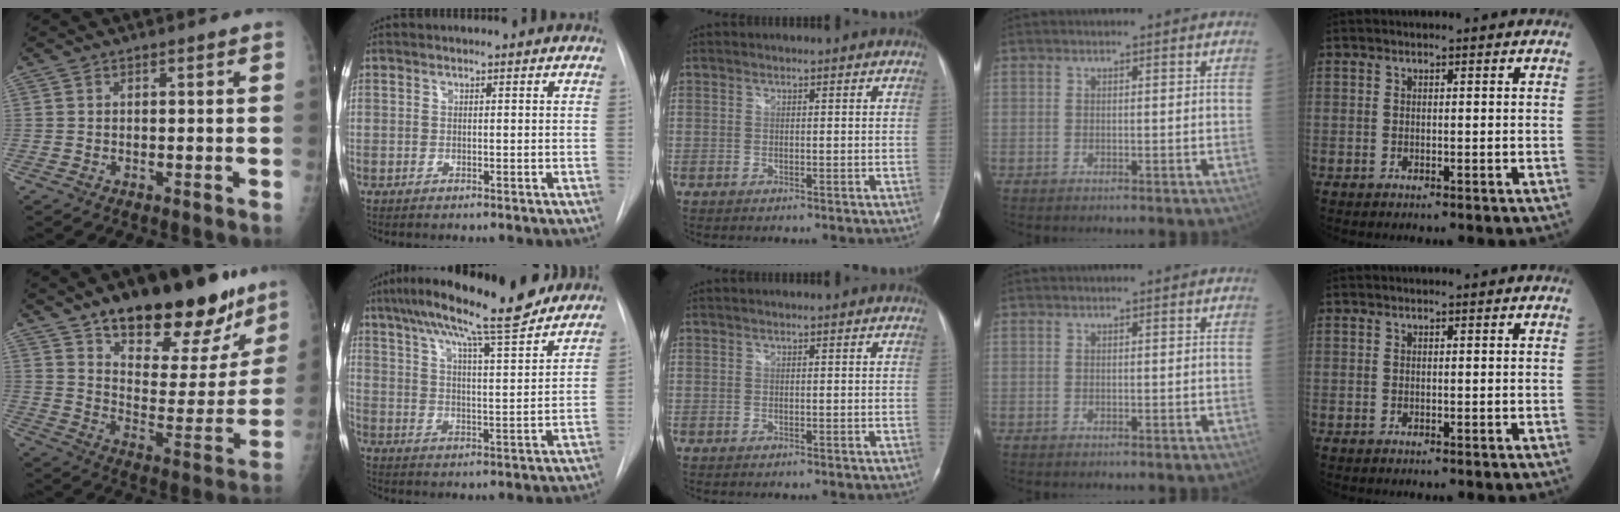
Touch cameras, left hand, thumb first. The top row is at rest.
{"thumb": {"total": 26.4, "force": [18.2, 11.0, 15.5], "torque": [-0.170, -0.081, 0.273]}, "index": {"total": 16.9, "force": [13.6, 1.4, 9.8], "torque": [-0.161, 0.009, 0.202]}}